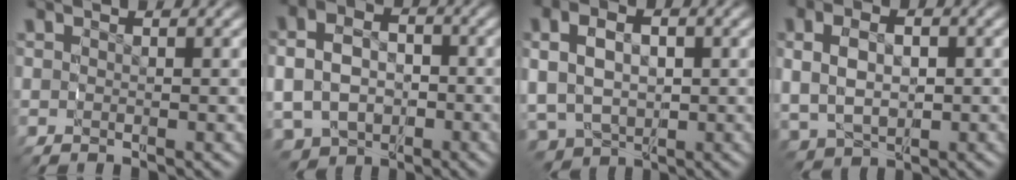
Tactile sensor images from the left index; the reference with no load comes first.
{"total": 9.8, "force": [-2.5, 8.5, 4.2], "torque": [-0.094, -0.042, -0.034]}
{"total": 9.3, "force": [-1.7, 7.9, 4.6], "torque": [-0.107, -0.043, -0.010]}
{"total": 6.1, "force": [0.2, 4.8, 3.7], "torque": [-0.091, -0.017, 0.018]}